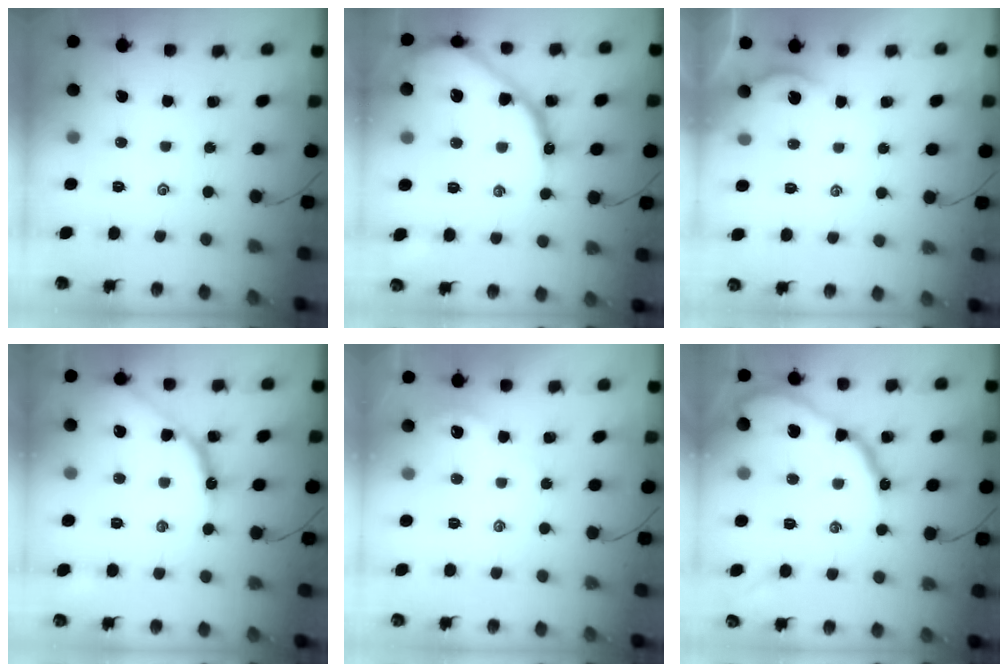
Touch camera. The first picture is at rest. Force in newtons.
{"total": 19.6, "press": 19.5, "slide": 2.0}
{"total": 2.3, "press": 2.2, "slide": 0.4}
{"total": 12.1, "press": 12.1, "slide": 1.1}
{"total": 1.6, "press": 1.5, "slide": 0.3}
{"total": 16.1, "press": 16.0, "slide": 1.2}